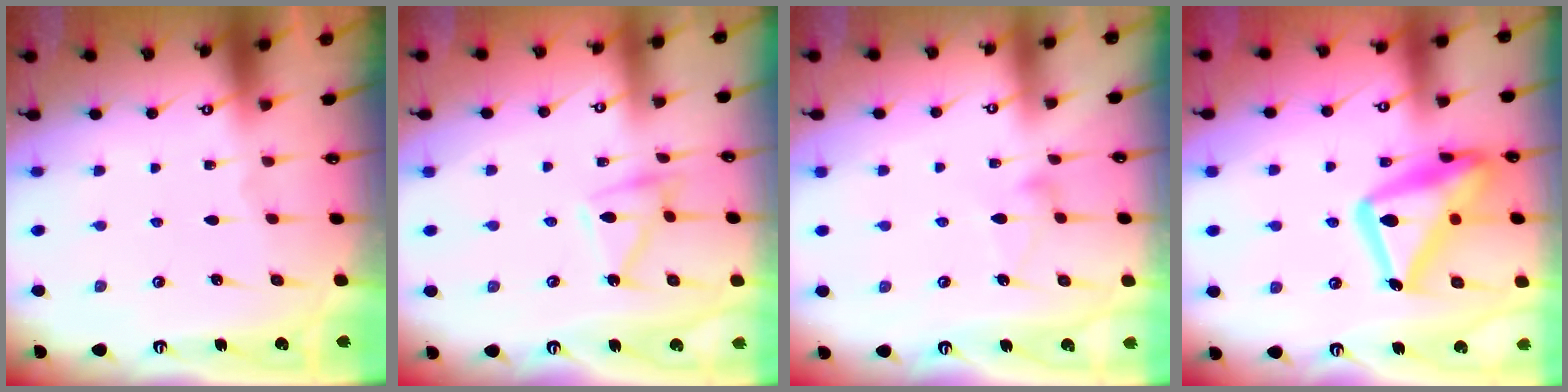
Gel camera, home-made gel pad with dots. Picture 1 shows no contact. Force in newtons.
{"total": 9.5, "press": 9.5, "slide": 0.3}
{"total": 6.8, "press": 6.8, "slide": 0.4}
{"total": 22.6, "press": 22.5, "slide": 1.7}